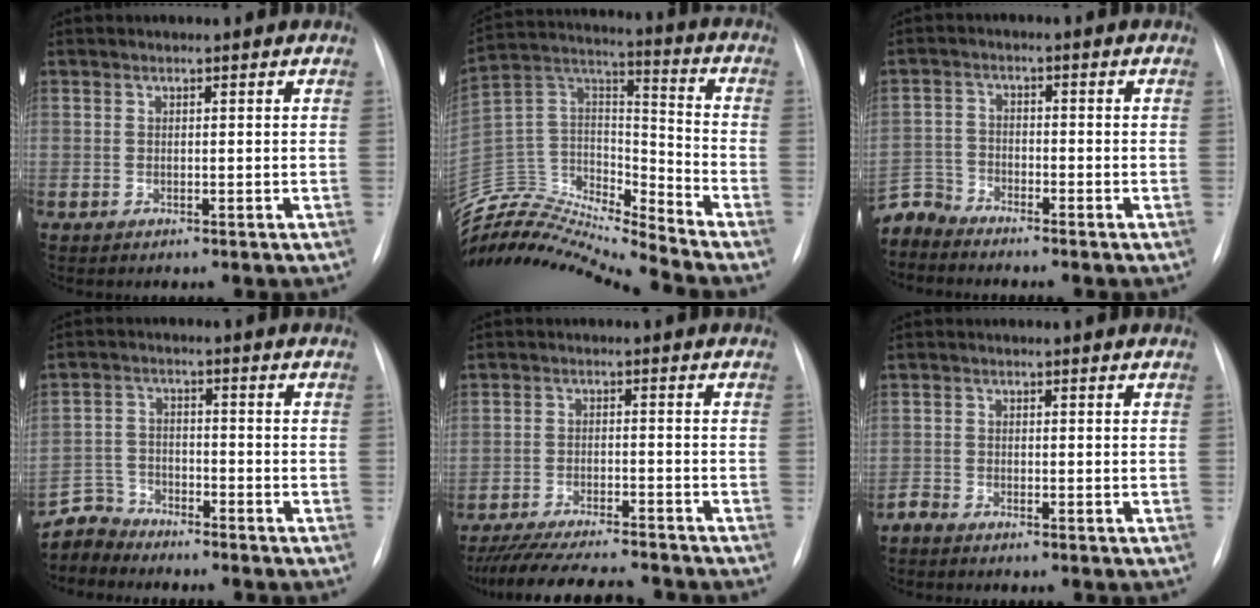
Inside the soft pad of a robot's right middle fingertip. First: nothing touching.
{"total": 19.4, "force": [-19.1, 0.1, 3.5], "torque": [-0.062, 0.057, -0.339]}
{"total": 4.6, "force": [-4.5, 0.4, -0.7], "torque": [0.012, -0.007, -0.090]}
{"total": 5.2, "force": [-5.0, 1.1, -1.1], "torque": [0.021, 0.001, -0.100]}
{"total": 15.0, "force": [-13.6, 1.6, 6.1], "torque": [-0.110, -0.019, -0.202]}
{"total": 1.2, "force": [-1.2, 0.1, 0.1], "torque": [-0.004, -0.004, -0.023]}